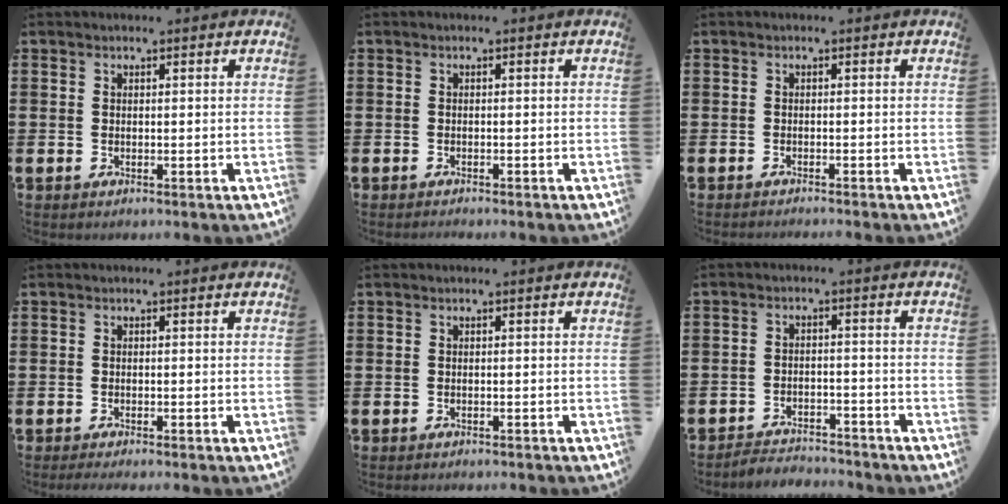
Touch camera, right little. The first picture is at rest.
{"total": 0.5, "force": [-0.5, -0.1, 0.0], "torque": [0.008, -0.006, -0.012]}
{"total": 0.7, "force": [-0.6, -0.2, 0.0], "torque": [0.000, -0.002, -0.013]}
{"total": 0.8, "force": [-0.7, 0.0, 0.4], "torque": [-0.007, -0.002, -0.014]}
{"total": 0.5, "force": [-0.5, 0.0, 0.0], "torque": [-0.001, -0.001, -0.012]}
{"total": 3.1, "force": [-3.0, 0.3, -0.2], "torque": [-0.006, 0.004, -0.066]}